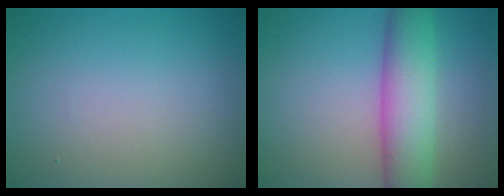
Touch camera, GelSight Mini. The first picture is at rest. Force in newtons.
{"total": 7.1, "press": 7.1, "slide": 0.2}